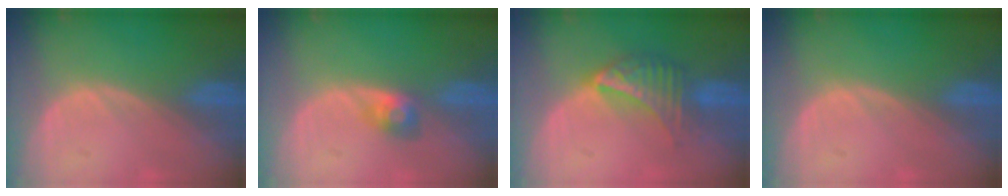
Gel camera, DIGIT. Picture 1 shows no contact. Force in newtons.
{"total": 2.9, "press": 2.7, "slide": 1.1}
{"total": 7.3, "press": 6.3, "slide": 3.5}
{"total": 0.0}